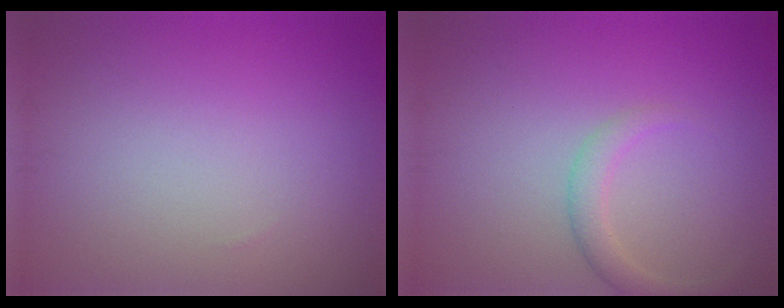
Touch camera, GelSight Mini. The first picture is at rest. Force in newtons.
{"total": 2.0, "press": 2.0, "slide": 0.0}